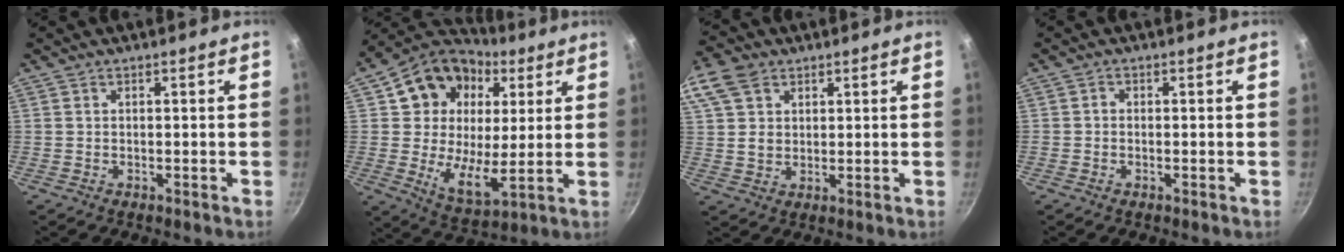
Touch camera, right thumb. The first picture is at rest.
{"total": 19.0, "force": [6.4, 13.8, 11.4], "torque": [-0.172, -0.015, 0.101]}
{"total": 10.3, "force": [4.9, 7.4, 5.3], "torque": [-0.097, -0.001, 0.089]}
{"total": 0.8, "force": [-0.3, 0.7, 0.3], "torque": [-0.004, 0.003, -0.006]}